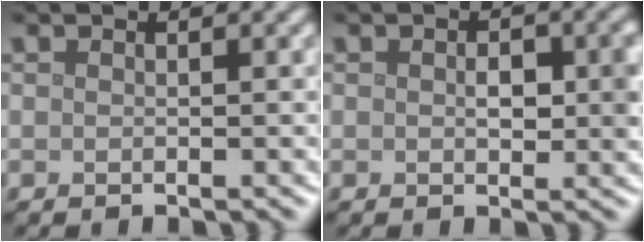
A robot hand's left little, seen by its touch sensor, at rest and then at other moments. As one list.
[{"total": 2.9, "force": [0.1, 1.6, 2.4], "torque": [-0.034, -0.001, 0.001]}]